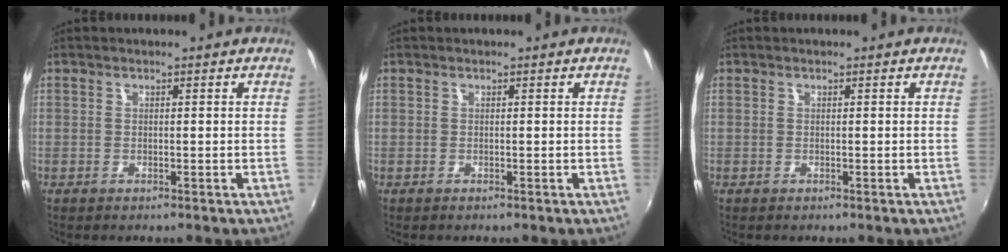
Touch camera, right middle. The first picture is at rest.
{"total": 0.0}
{"total": 0.0}